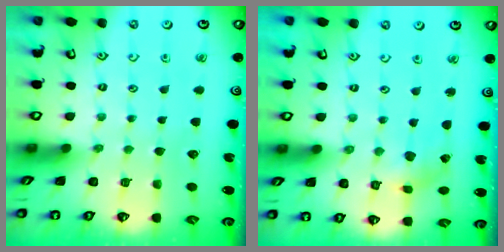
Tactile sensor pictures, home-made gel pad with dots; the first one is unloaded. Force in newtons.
{"total": 1.1, "press": 1.1, "slide": 0.3}